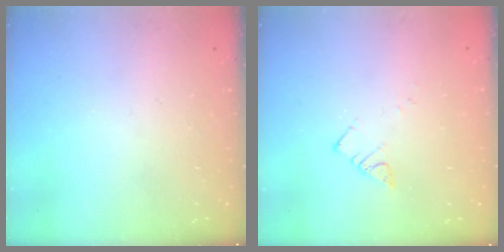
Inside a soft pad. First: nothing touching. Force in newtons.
{"total": 3.8, "press": 3.8, "slide": 0.2}